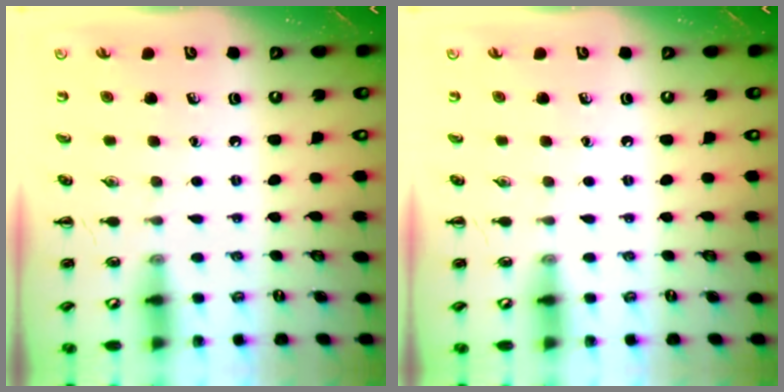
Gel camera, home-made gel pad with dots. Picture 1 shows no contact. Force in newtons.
{"total": 0.0}